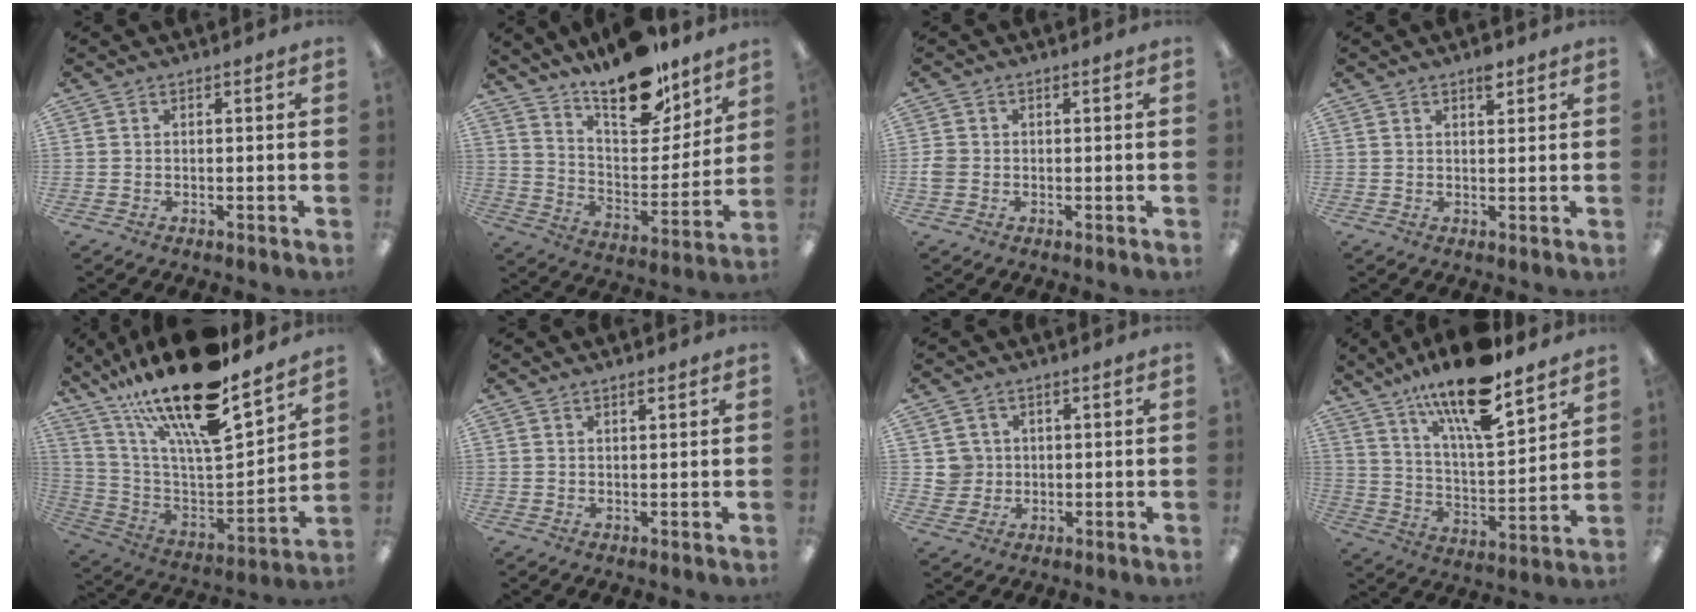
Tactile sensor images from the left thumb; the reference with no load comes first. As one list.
[{"total": 18.0, "force": [14.4, 6.8, 8.4], "torque": [-0.131, -0.105, 0.249]}, {"total": 2.5, "force": [-0.3, 2.2, 1.2], "torque": [-0.011, 0.002, -0.007]}, {"total": 3.3, "force": [2.1, 1.4, 2.0], "torque": [-0.021, -0.009, 0.032]}, {"total": 24.5, "force": [18.8, 6.1, 14.4], "torque": [-0.251, -0.127, 0.318]}, {"total": 1.2, "force": [1.1, 0.2, 0.4], "torque": [-0.011, -0.001, 0.020]}, {"total": 4.2, "force": [1.1, 4.0, 0.2], "torque": [-0.002, 0.003, 0.018]}, {"total": 18.1, "force": [13.6, 4.7, 10.9], "torque": [-0.188, -0.083, 0.226]}]